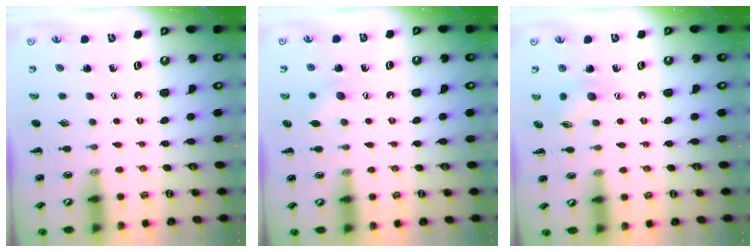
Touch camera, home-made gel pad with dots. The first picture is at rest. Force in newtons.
{"total": 6.8, "press": 6.7, "slide": 1.3}
{"total": 6.7, "press": 6.6, "slide": 1.2}